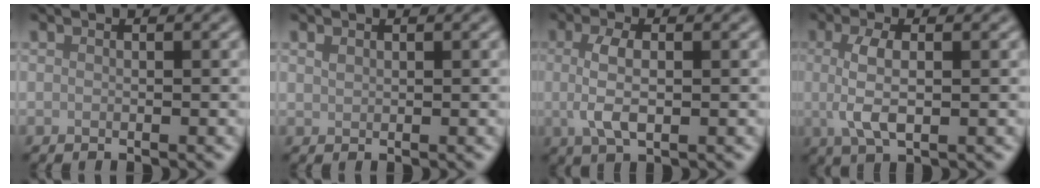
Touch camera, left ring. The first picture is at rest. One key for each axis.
{"total": 0.7, "fx": 0.4, "fy": 0.4, "fz": 0.3, "tx": -0.008, "ty": 0.001, "tz": 0.012}
{"total": 3.5, "fx": 0.0, "fy": 1.4, "fz": 3.2, "tx": -0.070, "ty": -0.002, "tz": 0.000}
{"total": 3.6, "fx": 0.1, "fy": 1.3, "fz": 3.4, "tx": -0.072, "ty": -0.002, "tz": 0.002}